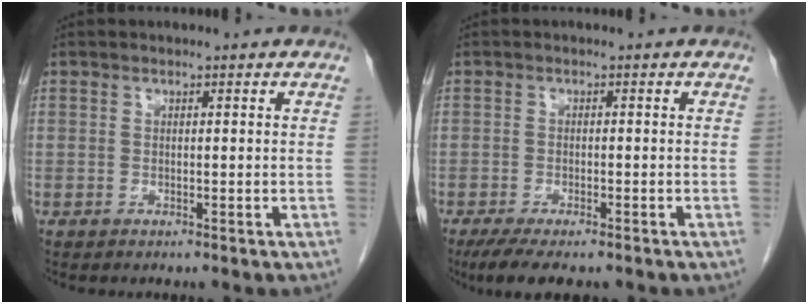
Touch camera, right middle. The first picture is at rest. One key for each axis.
{"total": 7.0, "fx": -5.3, "fy": 1.9, "fz": 4.1, "tx": -0.064, "ty": -0.015, "tz": -0.081}